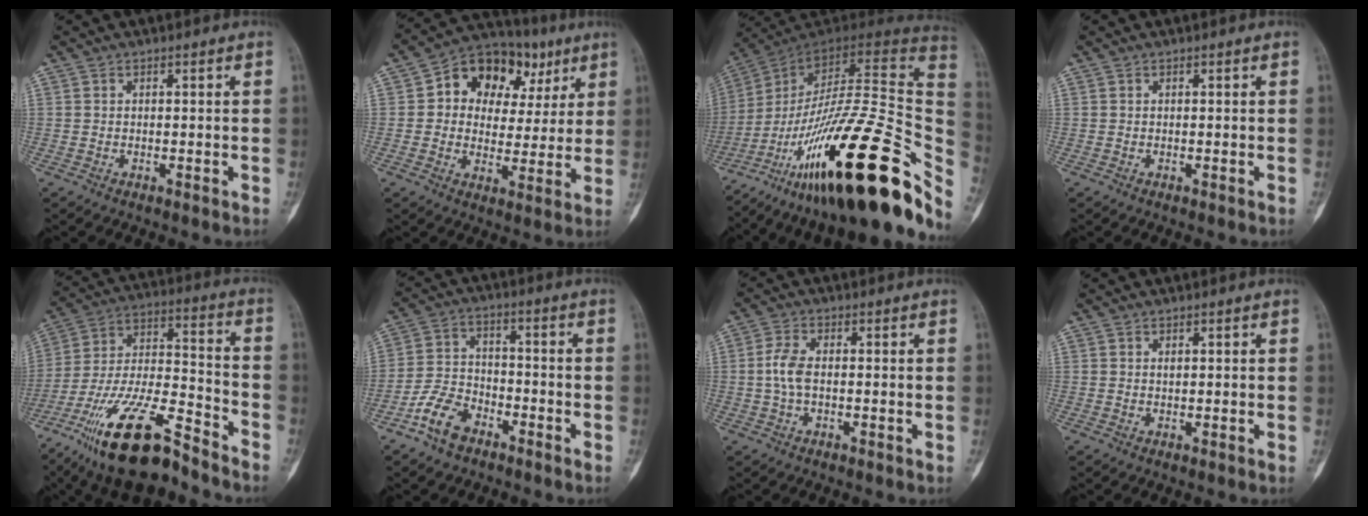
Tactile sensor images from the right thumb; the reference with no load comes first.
{"total": 15.9, "force": [5.5, 11.8, 9.2], "torque": [-0.077, 0.019, 0.082]}
{"total": 39.3, "force": [-17.2, 11.2, 33.5], "torque": [-0.431, 0.053, -0.275]}
{"total": 0.0}
{"total": 21.7, "force": [-15.5, 5.7, 14.2], "torque": [-0.299, 0.059, -0.282]}
{"total": 8.3, "force": [-5.4, 4.7, 4.2], "torque": [-0.078, 0.033, -0.109]}
{"total": 4.3, "force": [-0.1, 2.3, 3.6], "torque": [-0.080, 0.010, -0.007]}
{"total": 0.6, "force": [0.3, 0.3, 0.4], "torque": [-0.006, 0.000, 0.005]}